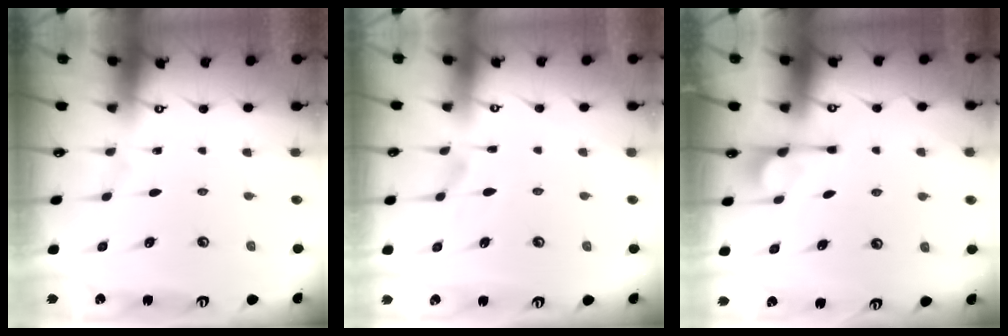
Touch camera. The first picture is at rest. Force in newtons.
{"total": 3.0, "press": 2.8, "slide": 1.2}
{"total": 0.8, "press": 0.1, "slide": 0.8}